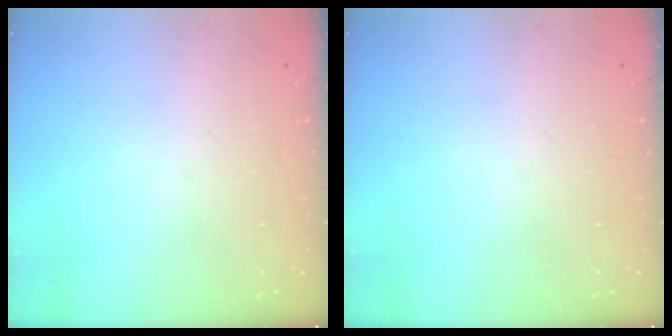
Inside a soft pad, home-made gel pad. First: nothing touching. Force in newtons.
{"total": 0.0}